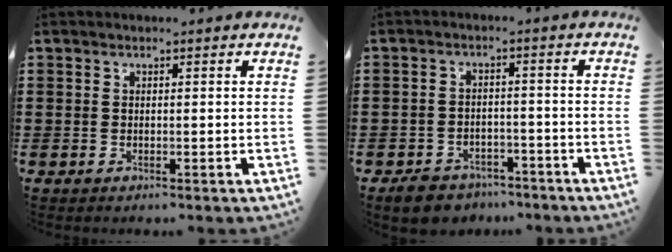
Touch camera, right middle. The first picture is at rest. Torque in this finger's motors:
{"motor_torque": [0.39, -0.33, 0.16, 0.07]}